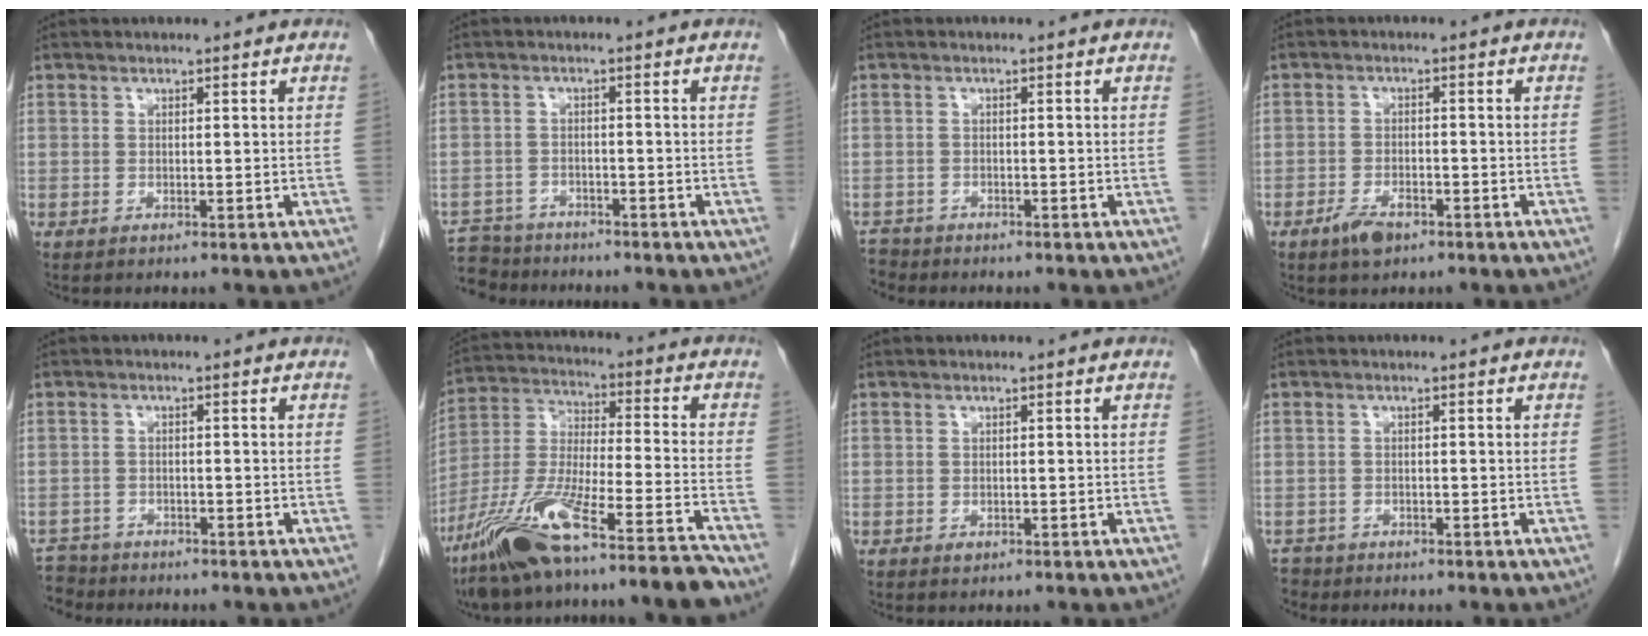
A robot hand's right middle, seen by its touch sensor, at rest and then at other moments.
{"total": 6.7, "force": [-6.3, 2.5, 0.2], "torque": [-0.004, 0.001, -0.107]}
{"total": 2.6, "force": [-2.4, 0.7, -0.4], "torque": [0.004, -0.007, -0.046]}
{"total": 3.8, "force": [-2.5, 1.6, 2.4], "torque": [-0.049, 0.000, -0.040]}
{"total": 4.5, "force": [-4.1, 1.7, -0.5], "torque": [0.010, -0.007, -0.075]}
{"total": 19.8, "force": [-15.9, -0.1, 11.8], "torque": [-0.233, -0.017, -0.283]}
{"total": 0.6, "force": [-0.3, 0.5, 0.3], "torque": [-0.007, 0.001, -0.002]}
{"total": 2.3, "force": [-2.0, 1.1, -0.3], "torque": [-0.002, -0.001, -0.036]}